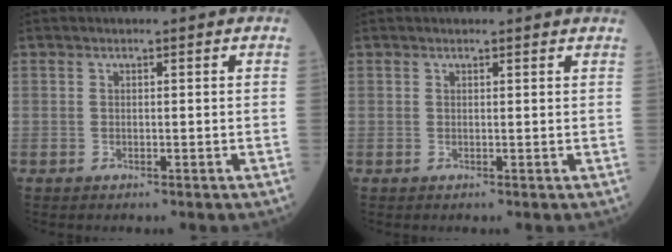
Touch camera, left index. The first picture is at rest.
{"total": 1.5, "force": [1.5, 0.0, 0.2], "torque": [-0.011, -0.001, 0.011]}